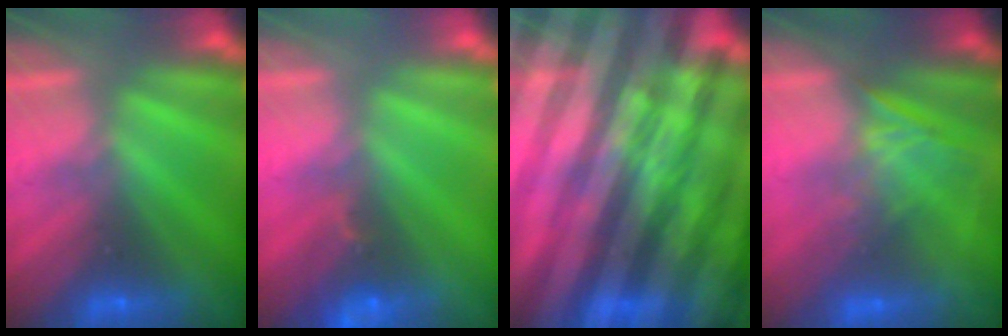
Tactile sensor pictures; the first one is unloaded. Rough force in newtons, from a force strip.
{"total": 3.0}
{"total": 9.1}
{"total": 1.1}